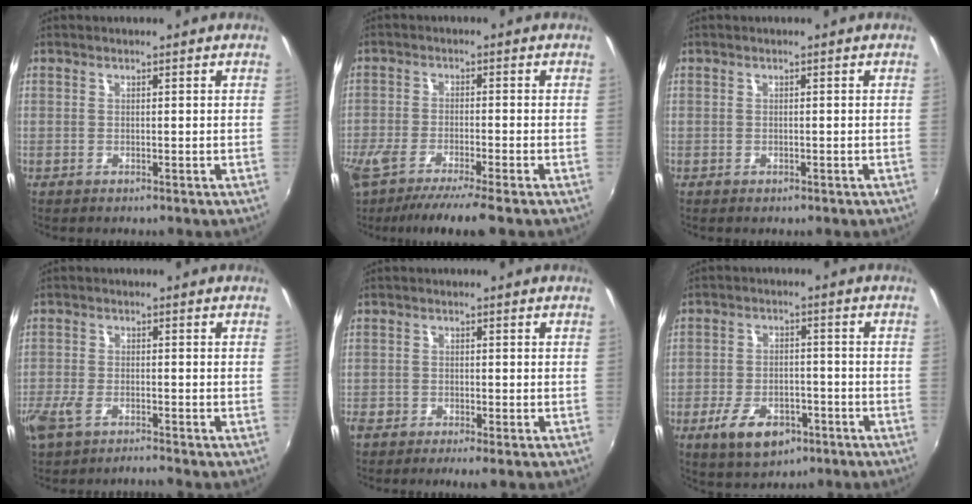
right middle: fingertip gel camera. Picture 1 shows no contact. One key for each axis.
{"total": 10.6, "fx": -8.3, "fy": 0.8, "fz": 6.6, "tx": -0.142, "ty": -0.046, "tz": -0.142}
{"total": 0.7, "fx": -0.5, "fy": 0.5, "fz": 0.3, "tx": -0.005, "ty": -0.003, "tz": -0.007}
{"total": 5.7, "fx": -4.3, "fy": 1.6, "fz": 3.3, "tx": -0.088, "ty": -0.019, "tz": -0.087}
{"total": 3.0, "fx": -2.3, "fy": 0.8, "fz": 1.7, "tx": -0.048, "ty": -0.010, "tz": -0.047}
{"total": 10.1, "fx": -5.5, "fy": 5.6, "fz": 6.3, "tx": -0.143, "ty": -0.006, "tz": -0.084}